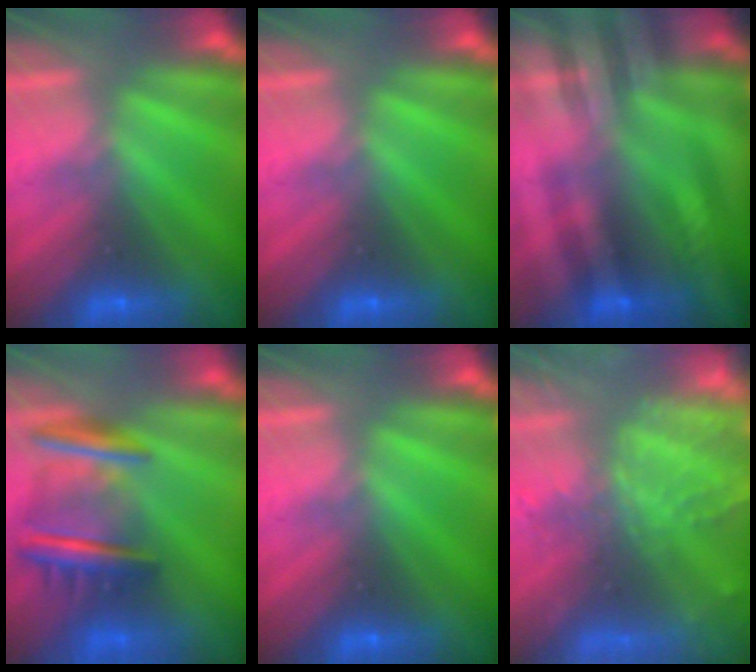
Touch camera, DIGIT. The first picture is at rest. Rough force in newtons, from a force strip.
{"total": 0.0}
{"total": 2.6}
{"total": 8.8}
{"total": 0.0}
{"total": 5.8}